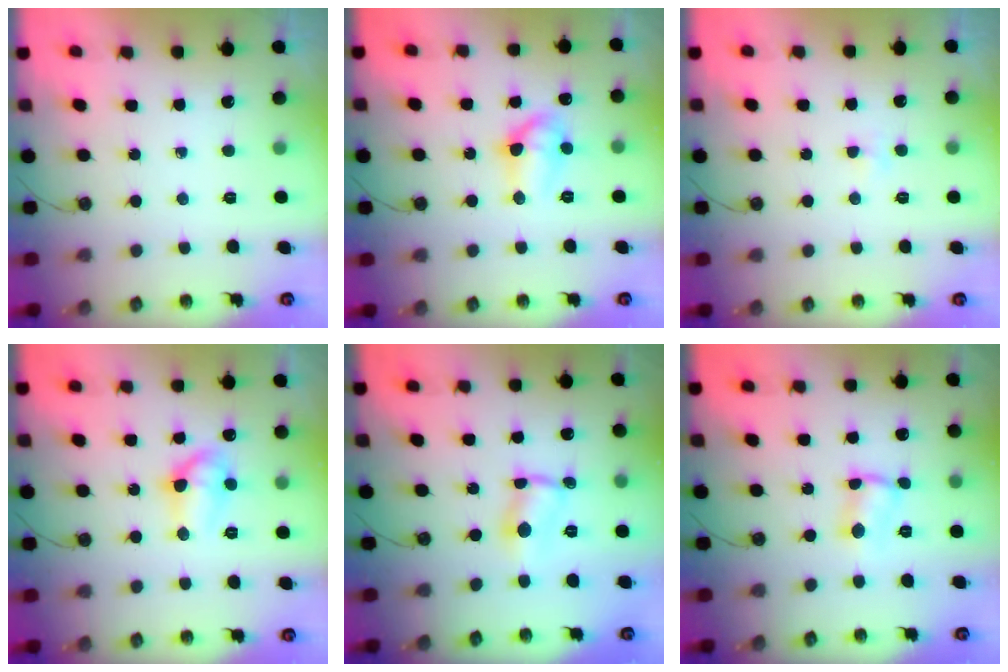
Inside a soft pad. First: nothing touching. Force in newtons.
{"total": 9.2, "press": 9.2, "slide": 0.8}
{"total": 2.1, "press": 2.0, "slide": 0.3}
{"total": 9.2, "press": 9.2, "slide": 0.8}
{"total": 2.0, "press": 2.0, "slide": 0.1}
{"total": 2.3, "press": 2.3, "slide": 0.1}